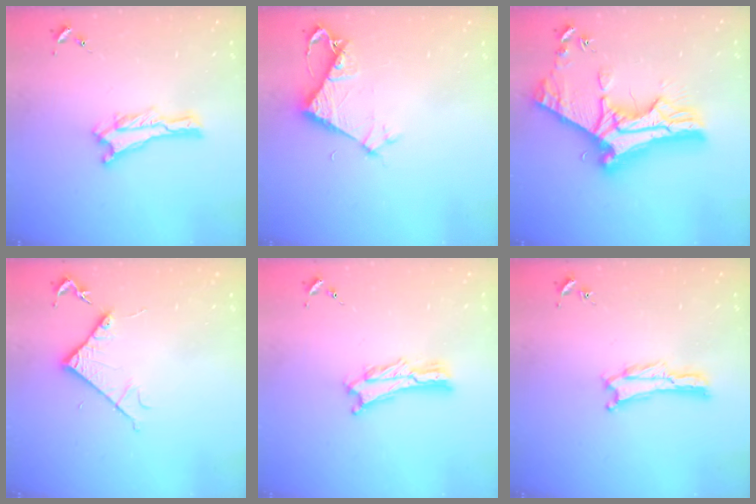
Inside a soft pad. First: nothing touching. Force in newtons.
{"total": 5.1, "press": 5.1, "slide": 0.4}
{"total": 15.6, "press": 15.6, "slide": 1.5}
{"total": 5.1, "press": 5.1, "slide": 0.6}
{"total": 2.7, "press": 2.7, "slide": 0.3}
{"total": 0.0}